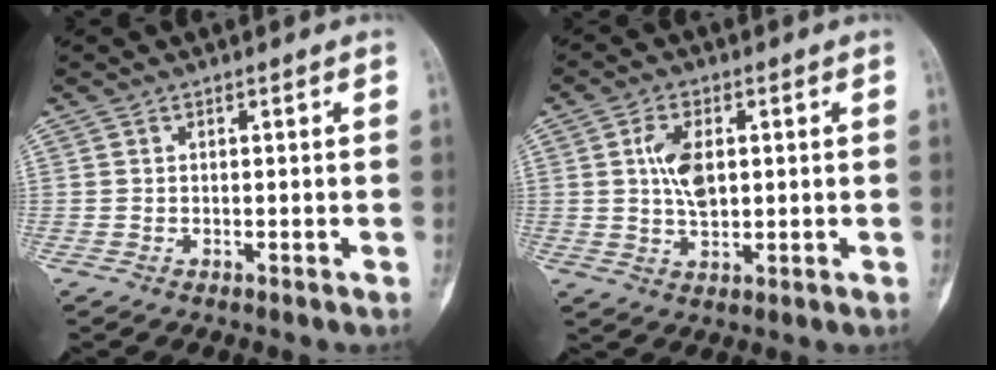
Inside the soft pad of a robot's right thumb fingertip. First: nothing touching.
{"total": 6.6, "force": [1.0, 3.7, 5.4], "torque": [-0.096, -0.001, 0.018]}